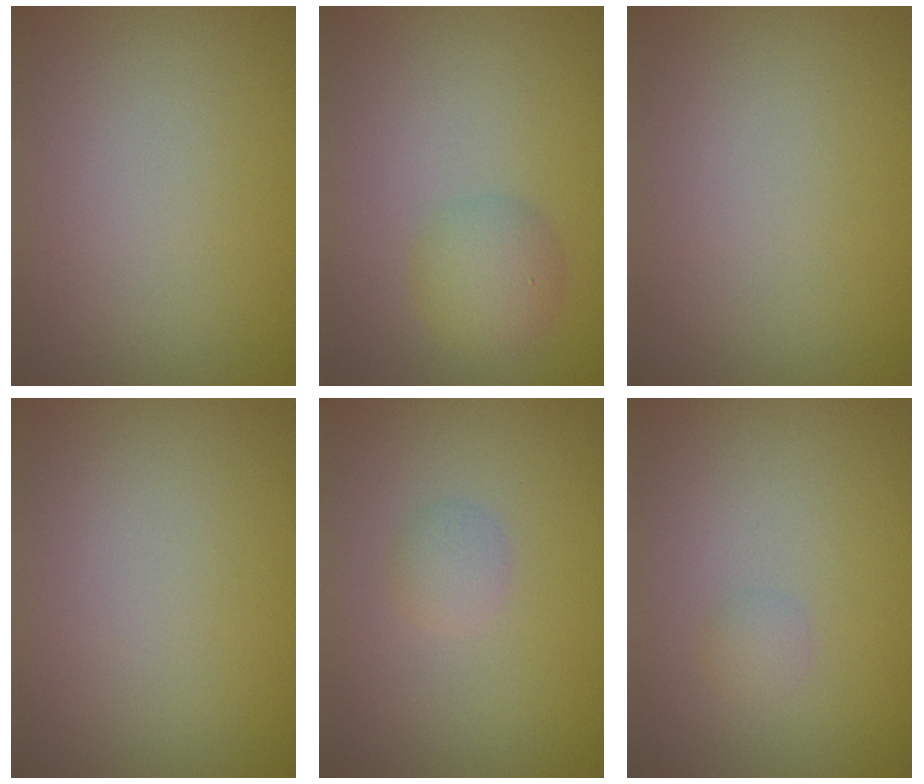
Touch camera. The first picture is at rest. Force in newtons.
{"total": 2.8, "press": 2.8, "slide": 0.0}
{"total": 0.0}
{"total": 0.0}
{"total": 1.2, "press": 1.2, "slide": 0.0}
{"total": 1.0, "press": 1.0, "slide": 0.0}